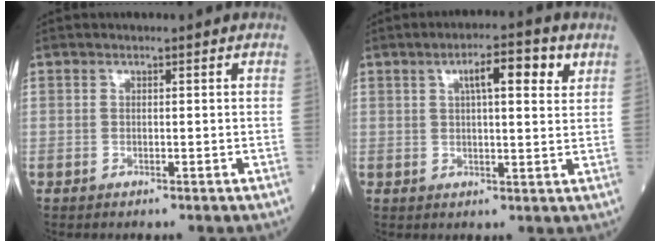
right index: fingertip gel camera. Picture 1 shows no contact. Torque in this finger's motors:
{"motor_torque": [0.70, 0.35, 0.11, 0.07]}